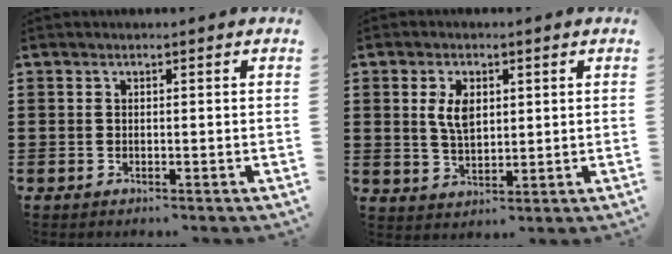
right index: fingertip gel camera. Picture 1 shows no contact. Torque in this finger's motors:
{"motor_torque": [0.37, -0.01, 0.14, 0.12]}